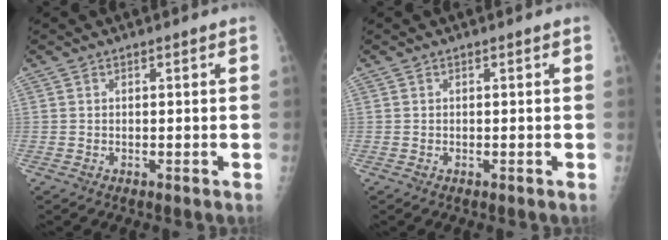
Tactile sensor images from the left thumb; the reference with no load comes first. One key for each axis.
{"total": 0.0}